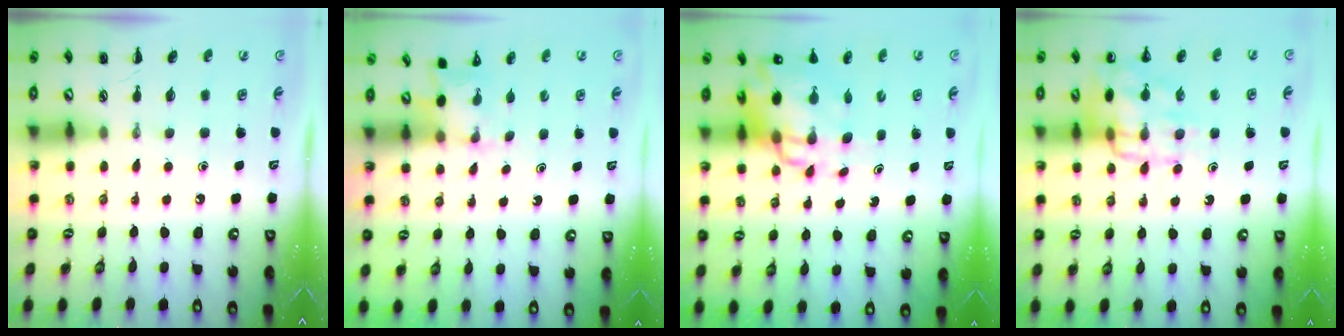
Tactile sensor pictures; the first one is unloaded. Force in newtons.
{"total": 2.2, "press": 2.1, "slide": 0.7}
{"total": 11.1, "press": 10.6, "slide": 3.2}
{"total": 13.2, "press": 13.1, "slide": 2.1}